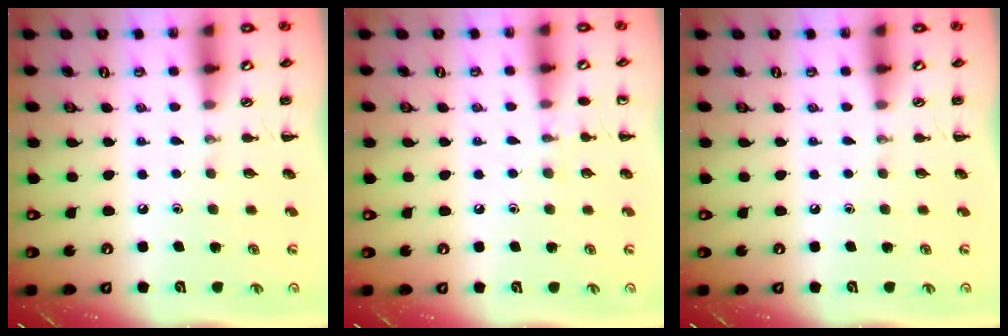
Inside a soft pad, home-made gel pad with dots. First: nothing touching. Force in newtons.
{"total": 5.2, "press": 5.1, "slide": 1.3}
{"total": 0.0}